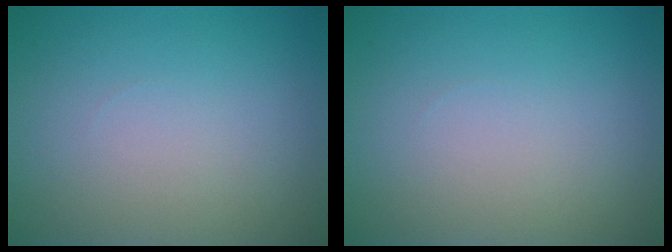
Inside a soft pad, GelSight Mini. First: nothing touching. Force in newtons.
{"total": 0.0}